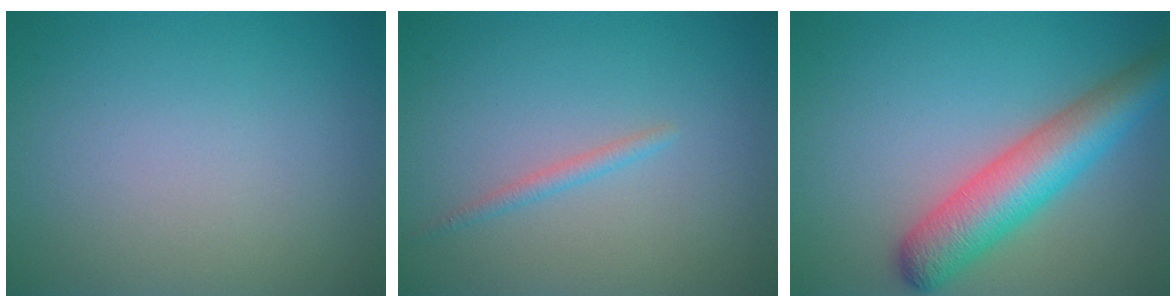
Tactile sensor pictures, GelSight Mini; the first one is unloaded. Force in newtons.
{"total": 1.1, "press": 1.1, "slide": 0.0}
{"total": 6.7, "press": 6.7, "slide": 0.2}